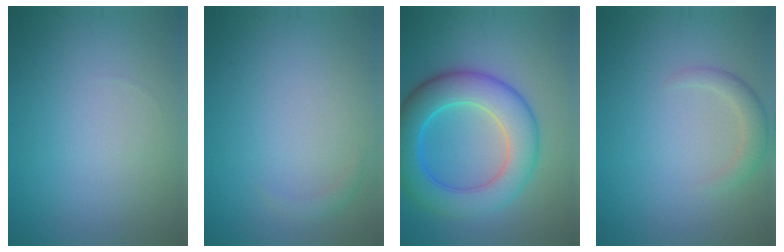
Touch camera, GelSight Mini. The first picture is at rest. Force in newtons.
{"total": 0.7, "press": 0.7, "slide": 0.1}
{"total": 8.1, "press": 8.1, "slide": 0.1}
{"total": 1.9, "press": 1.9, "slide": 0.1}